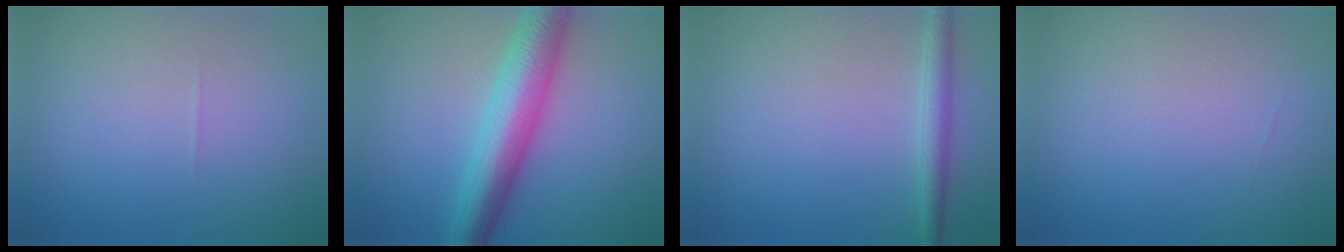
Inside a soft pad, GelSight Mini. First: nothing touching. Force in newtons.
{"total": 7.3, "press": 7.3, "slide": 0.1}
{"total": 2.2, "press": 2.2, "slide": 0.1}
{"total": 0.0}